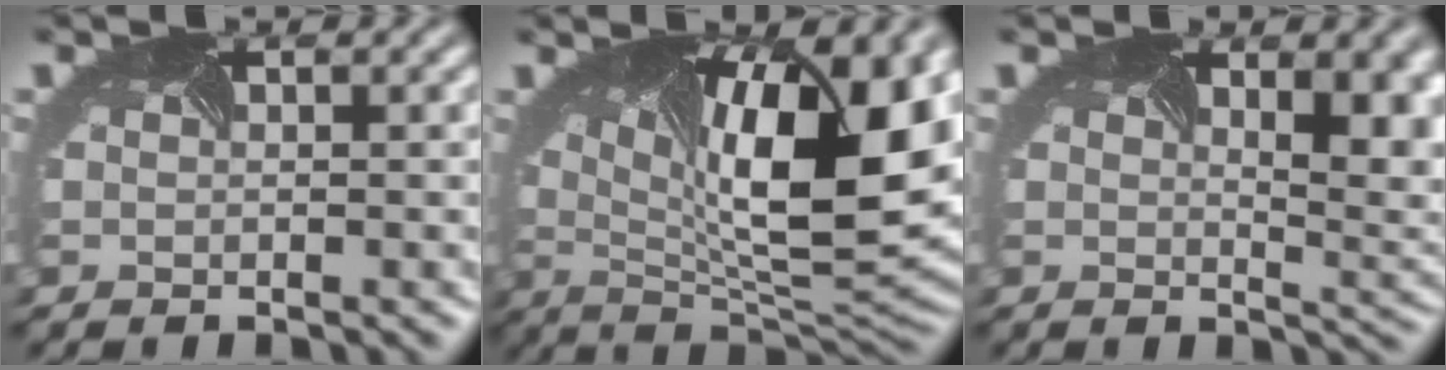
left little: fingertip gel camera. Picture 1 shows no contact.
{"total": 15.1, "force": [2.9, 5.9, 13.6], "torque": [-0.183, -0.010, 0.047]}
{"total": 9.0, "force": [3.1, 4.3, 7.3], "torque": [-0.070, 0.017, 0.042]}